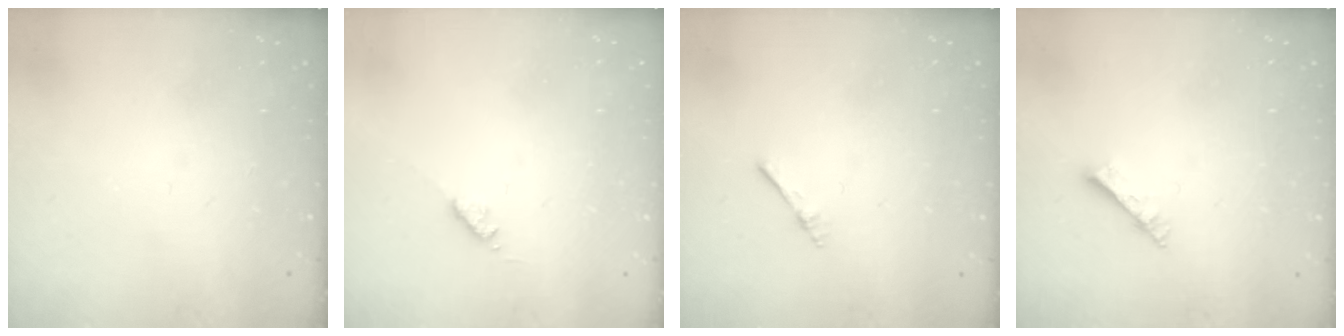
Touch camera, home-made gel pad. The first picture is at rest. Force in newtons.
{"total": 2.8, "press": 2.8, "slide": 0.4}
{"total": 2.2, "press": 2.2, "slide": 0.3}
{"total": 3.4, "press": 3.4, "slide": 0.3}